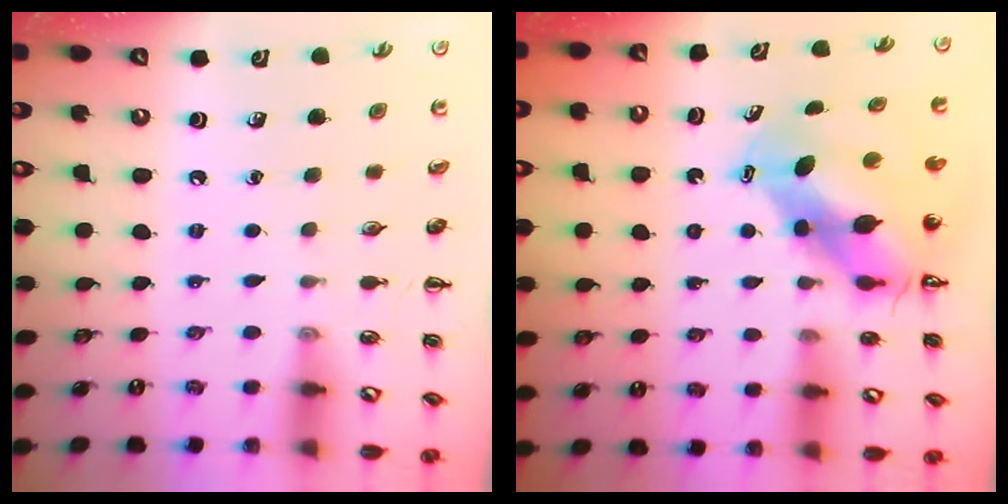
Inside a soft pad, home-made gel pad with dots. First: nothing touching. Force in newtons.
{"total": 7.3, "press": 7.1, "slide": 1.9}